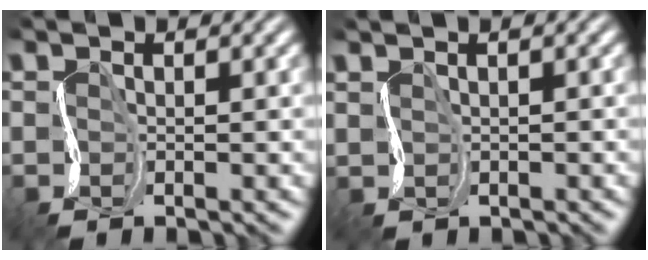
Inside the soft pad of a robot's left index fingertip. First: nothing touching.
{"total": 1.1, "force": [1.1, 0.2, -0.2], "torque": [0.005, 0.007, 0.020]}